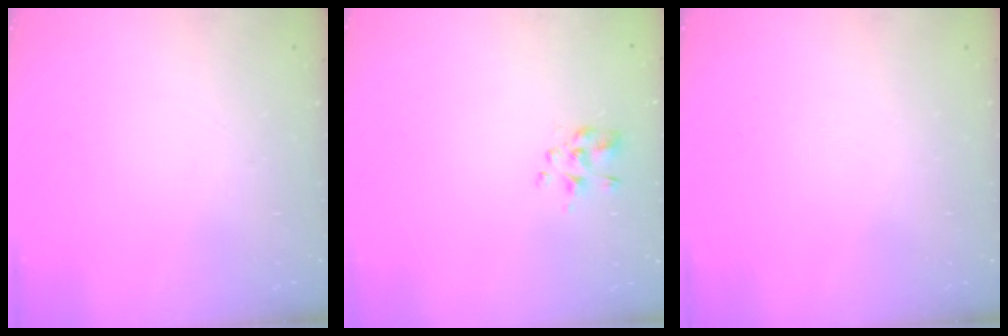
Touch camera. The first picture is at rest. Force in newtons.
{"total": 2.3, "press": 2.2, "slide": 0.8}
{"total": 0.0}